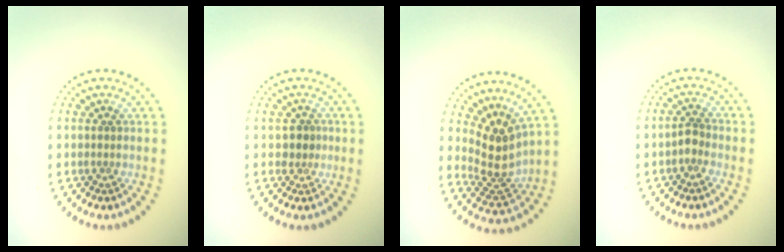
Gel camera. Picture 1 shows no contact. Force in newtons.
{"total": 1.2, "press": 0.9, "slide": 0.7}
{"total": 3.7, "press": 2.9, "slide": 2.3}
{"total": 1.3, "press": 1.1, "slide": 0.8}